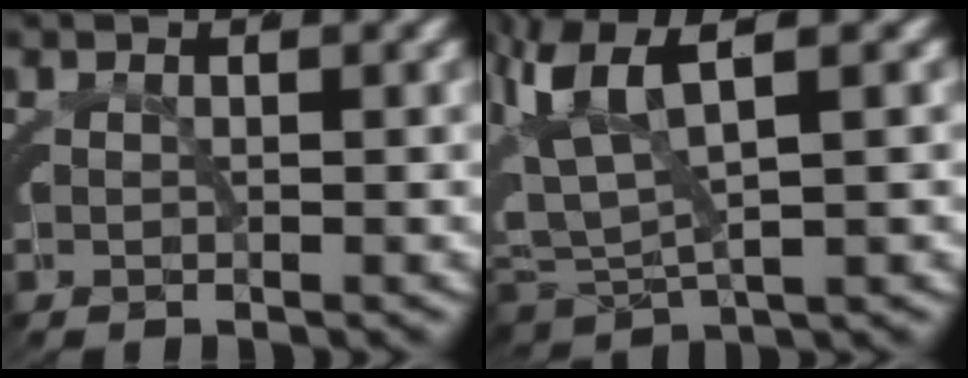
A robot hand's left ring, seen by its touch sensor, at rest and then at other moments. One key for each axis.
{"total": 7.2, "fx": 1.8, "fy": 5.1, "fz": 4.7, "tx": -0.116, "ty": 0.001, "tz": 0.025}